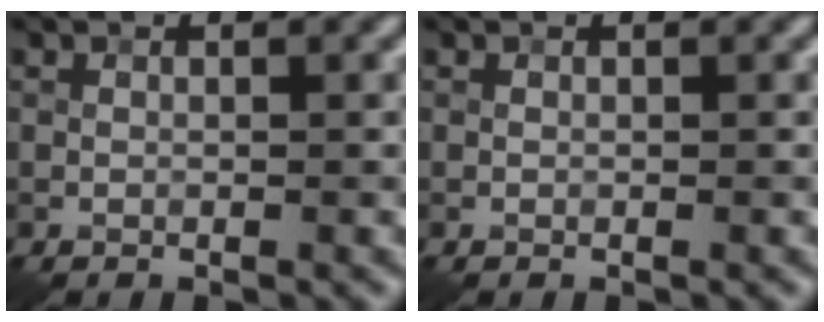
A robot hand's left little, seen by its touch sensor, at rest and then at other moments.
{"total": 0.0}